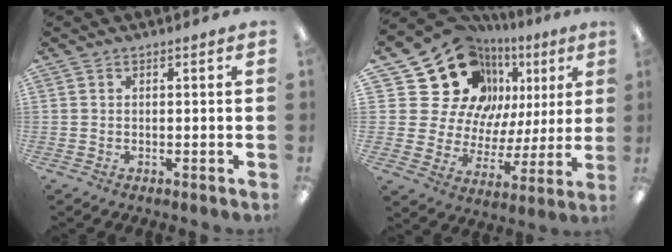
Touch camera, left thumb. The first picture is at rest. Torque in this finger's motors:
{"motor_torque": [0.48, 1.43, 1.14, -1.34, 0.09]}